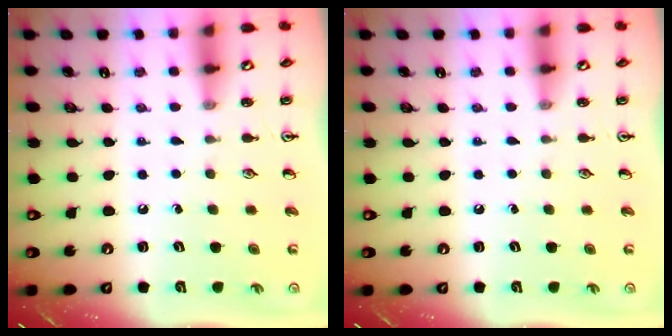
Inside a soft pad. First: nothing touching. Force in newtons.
{"total": 0.0}